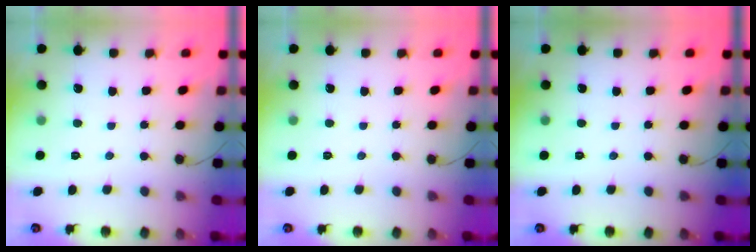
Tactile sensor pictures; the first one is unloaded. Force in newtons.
{"total": 0.0}
{"total": 0.0}